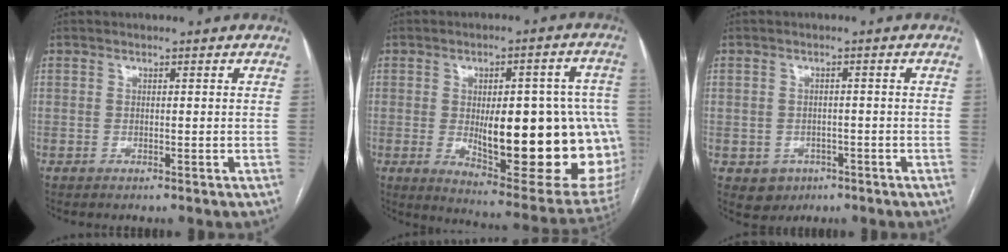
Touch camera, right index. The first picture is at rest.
{"total": 25.1, "force": [-2.5, 7.9, 23.7], "torque": [-0.235, 0.009, -0.005]}
{"total": 3.9, "force": [-1.7, 3.4, 0.8], "torque": [-0.009, 0.005, -0.015]}